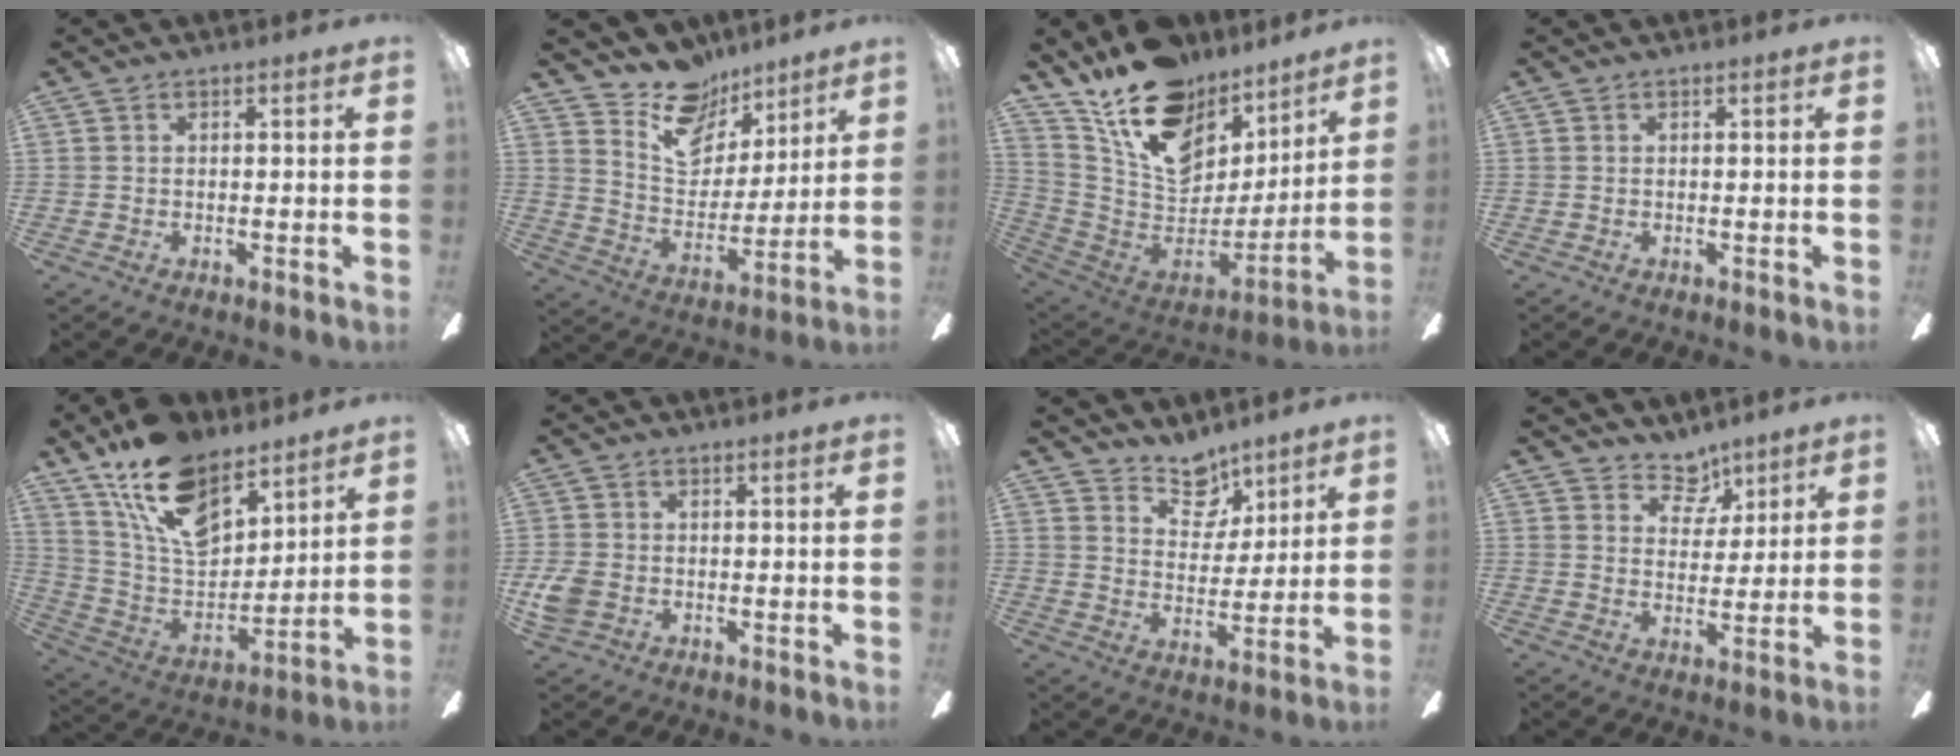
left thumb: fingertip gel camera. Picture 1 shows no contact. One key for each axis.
{"total": 15.1, "fx": 11.7, "fy": 8.5, "fz": 4.4, "tx": -0.086, "ty": -0.082, "tz": 0.222}
{"total": 18.9, "fx": 12.4, "fy": 11.1, "fz": 8.9, "tx": -0.163, "ty": -0.087, "tz": 0.229}
{"total": 0.0}
{"total": 18.7, "fx": 12.7, "fy": 9.5, "fz": 9.9, "tx": -0.187, "ty": -0.067, "tz": 0.235}
{"total": 5.1, "fx": -1.3, "fy": 4.0, "fz": 2.9, "tx": -0.065, "ty": 0.008, "tz": -0.022}
{"total": 9.1, "fx": 7.3, "fy": 4.9, "fz": 2.4, "tx": -0.037, "ty": -0.050, "tz": 0.135}
{"total": 7.4, "fx": 5.5, "fy": 4.6, "fz": 2.0, "tx": -0.021, "ty": -0.034, "tz": 0.099}